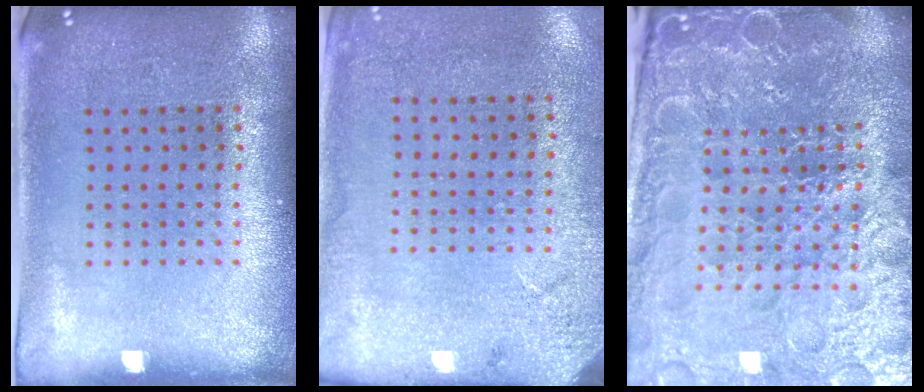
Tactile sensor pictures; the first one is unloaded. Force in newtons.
{"total": 2.6, "press": 2.2, "slide": 1.3}
{"total": 5.6, "press": 5.2, "slide": 2.1}